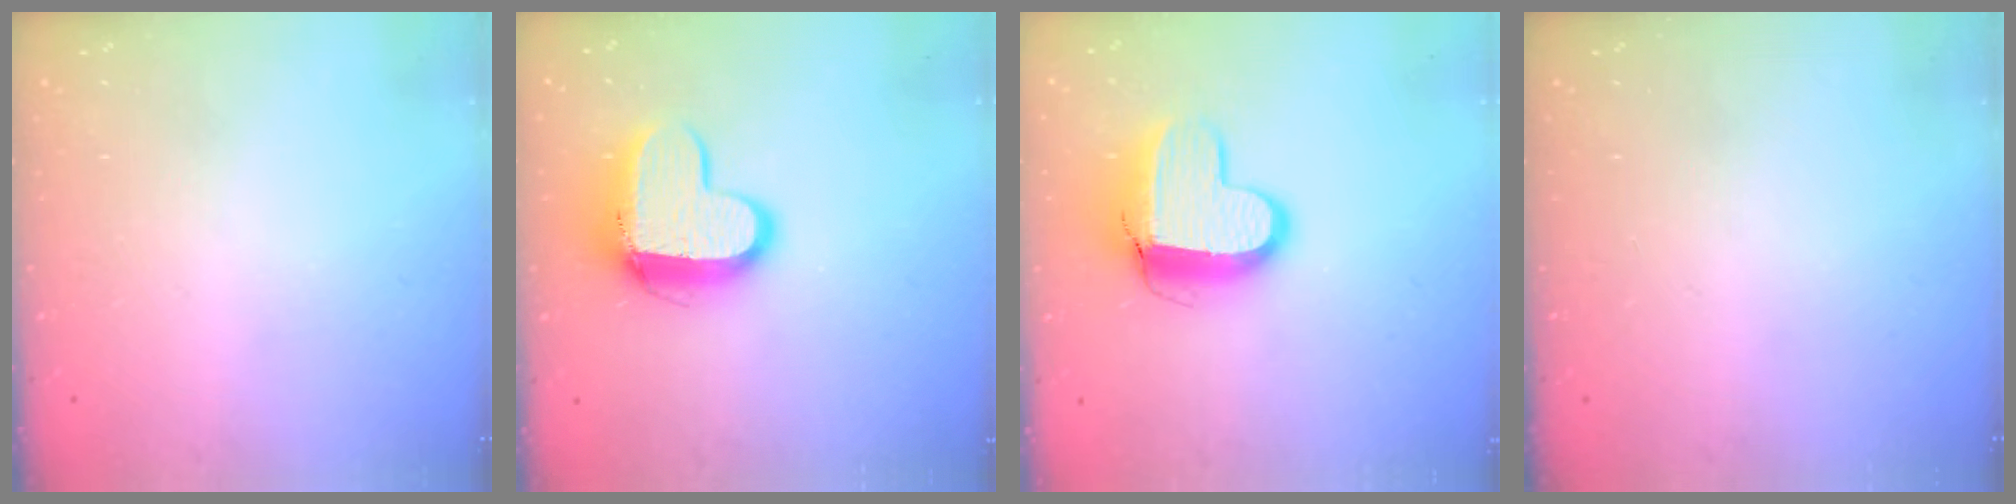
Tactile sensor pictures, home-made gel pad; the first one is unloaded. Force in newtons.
{"total": 12.1, "press": 12.0, "slide": 0.9}
{"total": 11.6, "press": 11.6, "slide": 0.6}
{"total": 0.0}